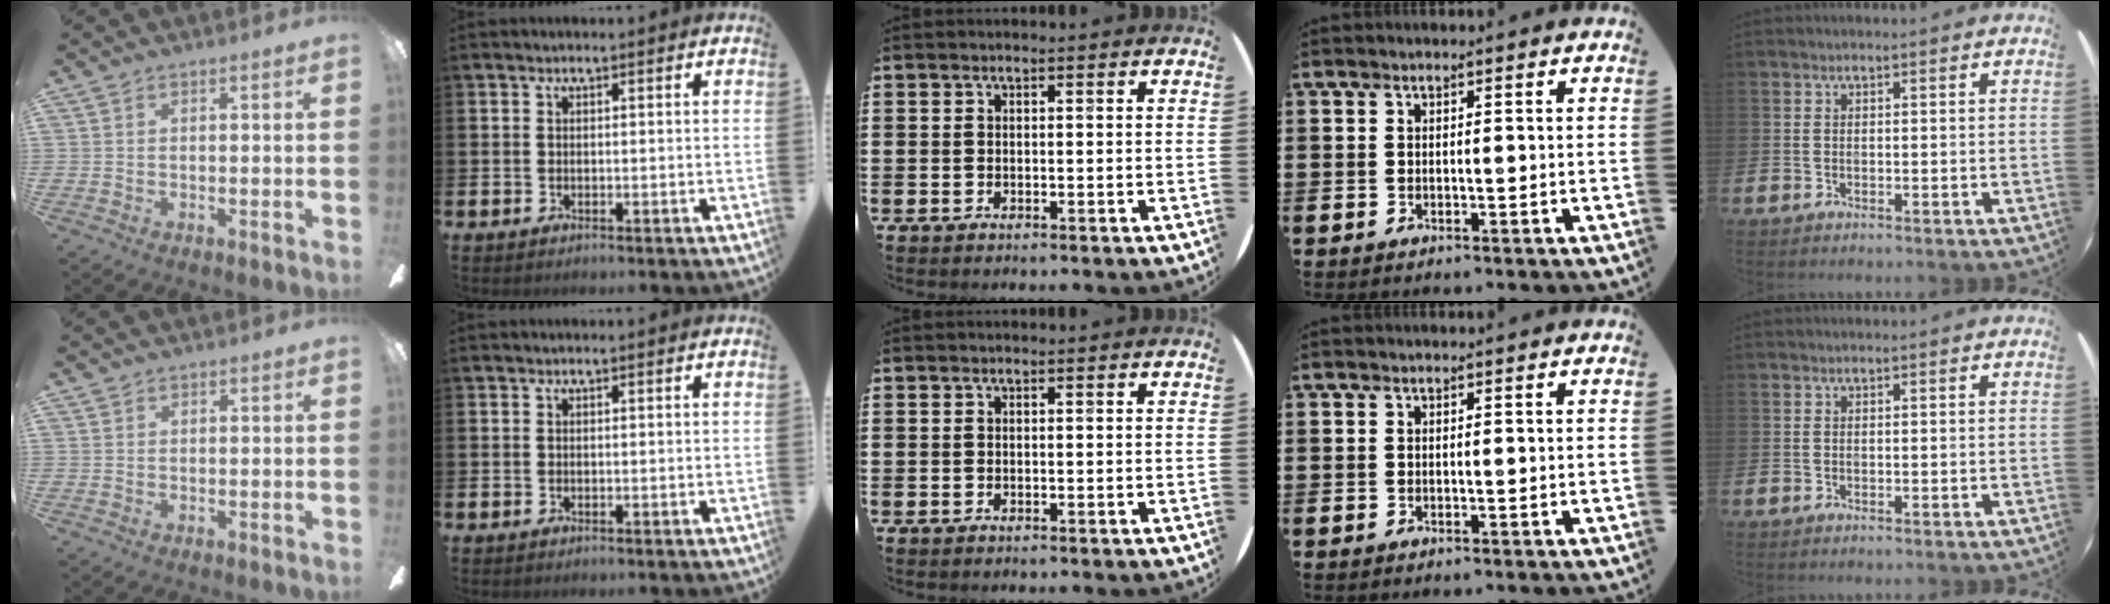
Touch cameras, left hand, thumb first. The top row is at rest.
{"thumb": {"total": 0.6, "force": [0.5, 0.3, -0.1], "torque": [0.003, 0.002, 0.008]}}